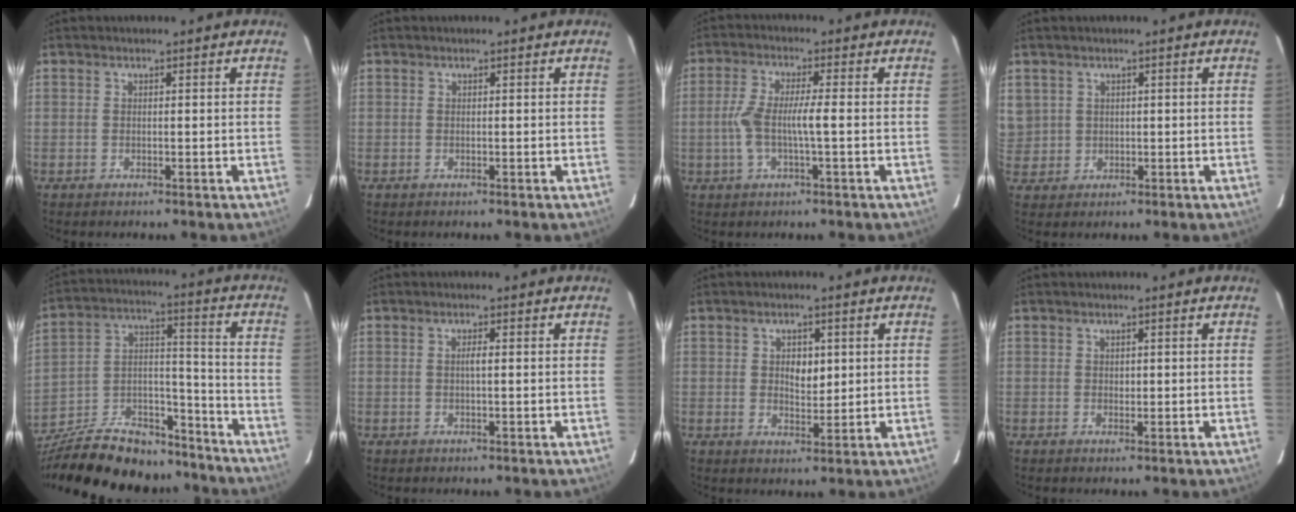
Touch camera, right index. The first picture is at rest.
{"total": 0.0}
{"total": 5.9, "force": [-0.7, 0.6, 5.8], "torque": [-0.126, 0.007, -0.015]}
{"total": 5.0, "force": [1.8, 4.6, 0.6], "torque": [-0.023, 0.011, 0.048]}
{"total": 22.5, "force": [-19.9, 6.4, 8.2], "torque": [-0.165, 0.014, -0.322]}
{"total": 1.1, "force": [0.0, 0.0, 1.1], "torque": [-0.022, 0.001, -0.001]}
{"total": 3.7, "force": [0.8, 2.1, 2.9], "torque": [-0.043, -0.002, 0.017]}
{"total": 0.6, "force": [0.1, 0.5, 0.4], "torque": [-0.006, 0.001, 0.001]}